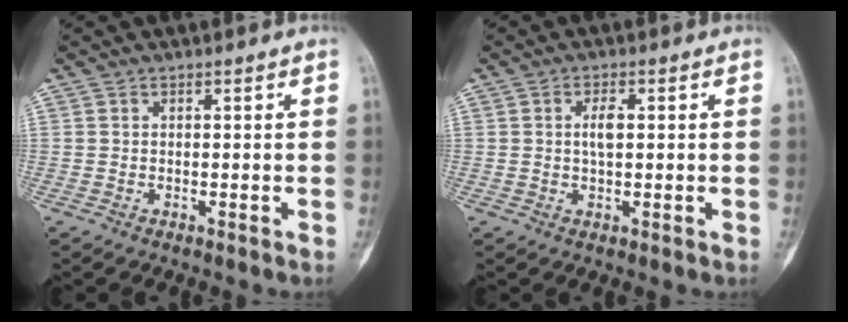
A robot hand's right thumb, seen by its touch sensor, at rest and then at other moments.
{"total": 2.9, "force": [0.4, 1.2, 2.6], "torque": [-0.048, 0.000, 0.005]}